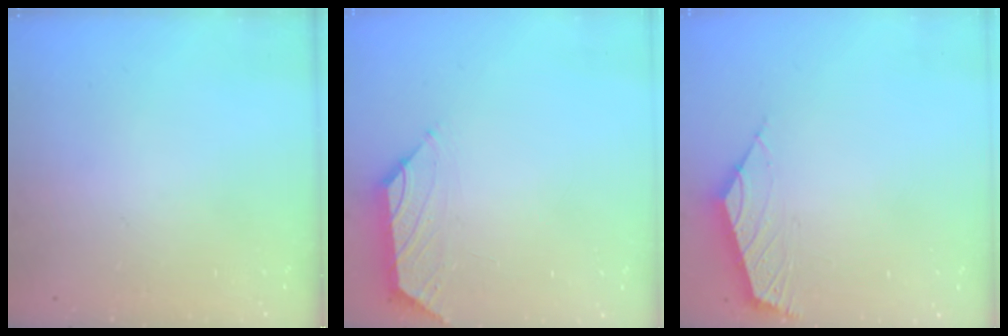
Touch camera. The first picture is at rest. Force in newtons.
{"total": 0.0}
{"total": 2.8, "press": 2.7, "slide": 0.6}